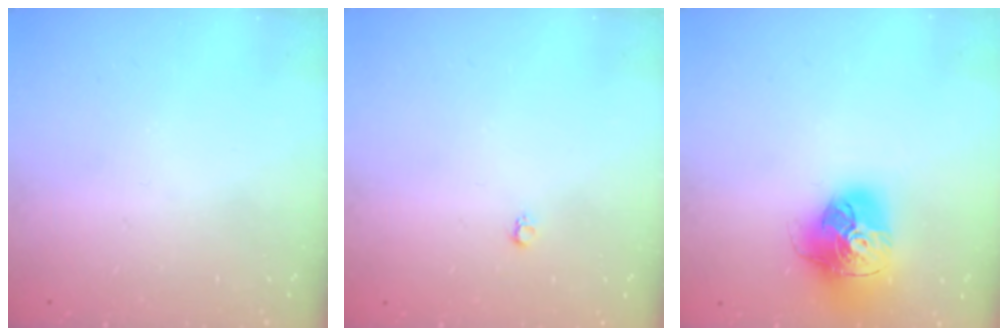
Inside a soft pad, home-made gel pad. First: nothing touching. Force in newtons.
{"total": 2.6, "press": 2.6, "slide": 0.4}
{"total": 18.6, "press": 18.5, "slide": 1.9}